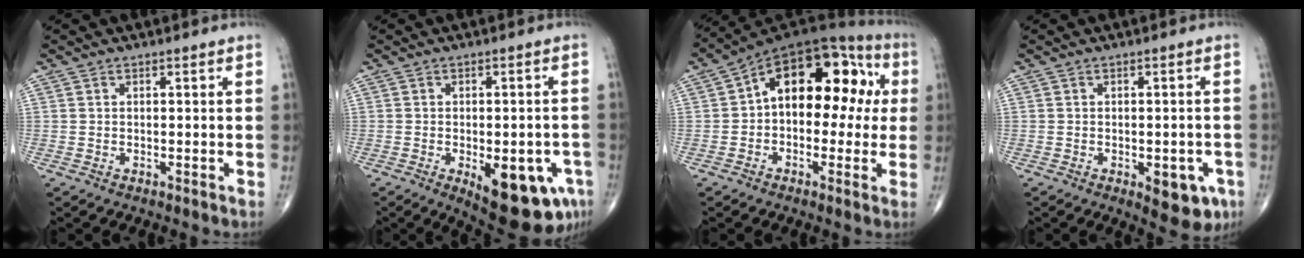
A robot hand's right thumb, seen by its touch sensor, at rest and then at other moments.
{"total": 15.1, "force": [-5.9, 6.4, 12.3], "torque": [-0.118, 0.005, -0.061]}
{"total": 18.2, "force": [1.9, 10.9, 14.4], "torque": [-0.160, 0.053, 0.015]}
{"total": 7.5, "force": [-3.0, 3.5, 5.9], "torque": [-0.050, 0.006, -0.027]}